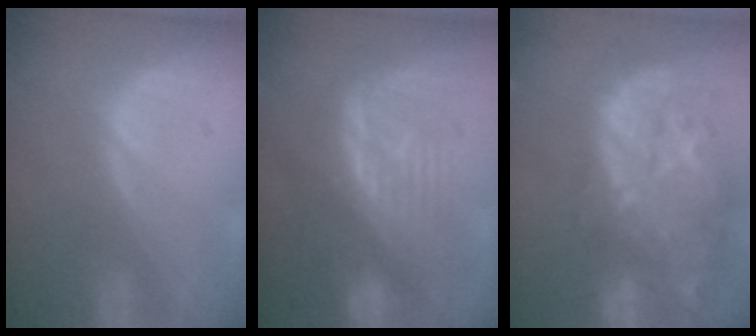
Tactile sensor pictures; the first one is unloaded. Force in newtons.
{"total": 9.4, "press": 8.8, "slide": 3.5}
{"total": 15.1, "press": 12.1, "slide": 9.0}